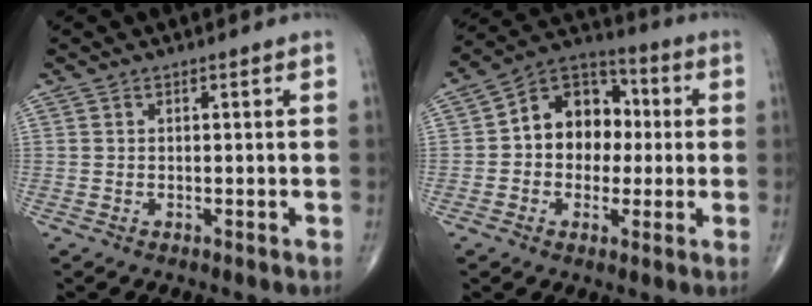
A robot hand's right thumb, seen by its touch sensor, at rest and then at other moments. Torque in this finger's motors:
{"motor_torque": [-0.12, 0.44, 0.23, 0.08, 0.05]}